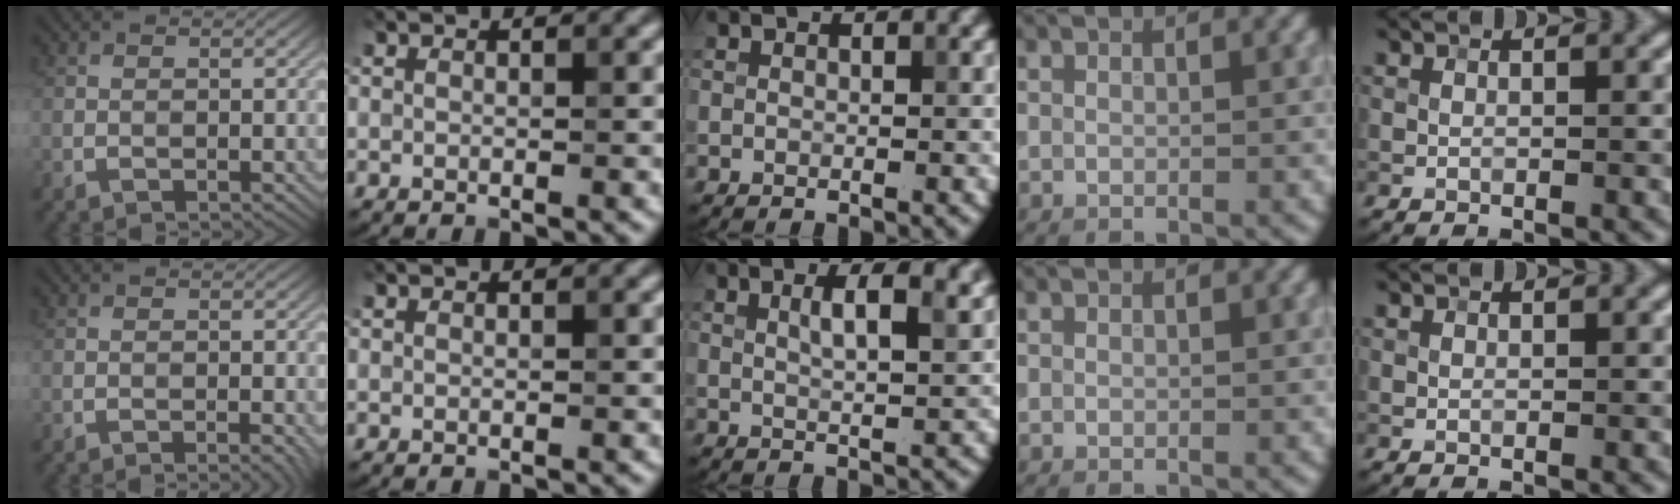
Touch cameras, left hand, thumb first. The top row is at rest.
{"thumb": {"total": 1.1, "force": [-0.5, 0.1, 1.0], "torque": [-0.013, -0.002, -0.008]}, "middle": {"total": 4.6, "force": [1.8, 1.6, 3.9], "torque": [-0.048, 0.009, 0.020]}}